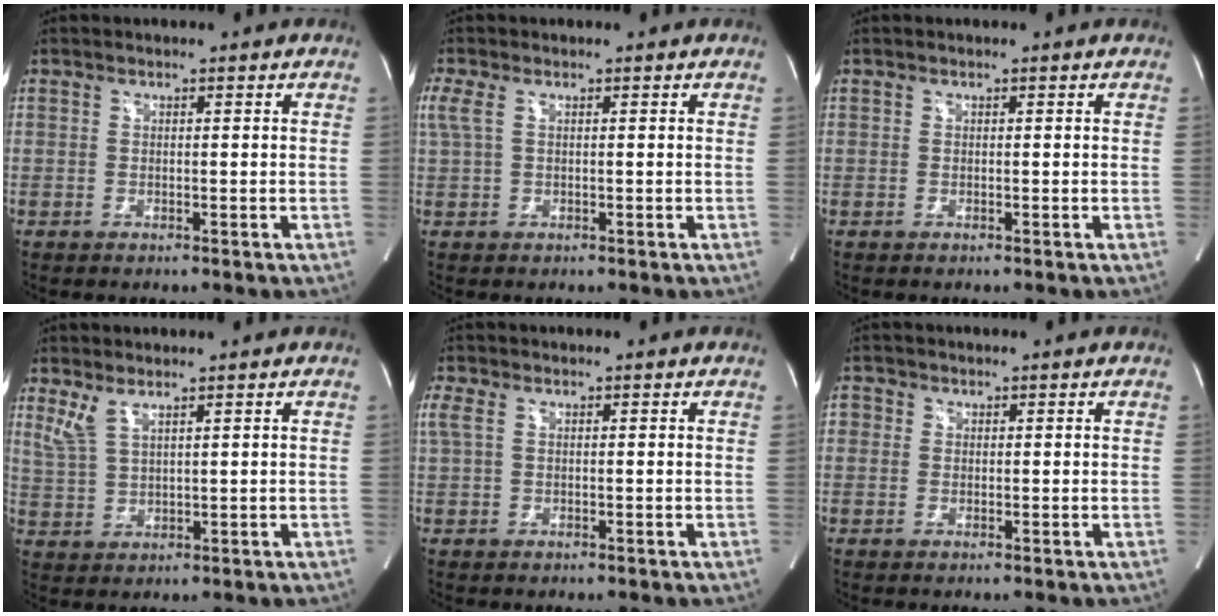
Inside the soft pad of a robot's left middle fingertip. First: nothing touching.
{"total": 2.7, "force": [1.0, 1.1, 2.2], "torque": [-0.075, 0.024, 0.030]}
{"total": 0.0}
{"total": 3.5, "force": [2.4, 0.8, 2.4], "torque": [-0.067, 0.002, 0.062]}
{"total": 2.0, "force": [0.4, 1.4, 1.4], "torque": [-0.044, 0.017, 0.010]}
{"total": 1.6, "force": [0.3, 1.6, 0.4], "torque": [0.004, 0.007, 0.003]}